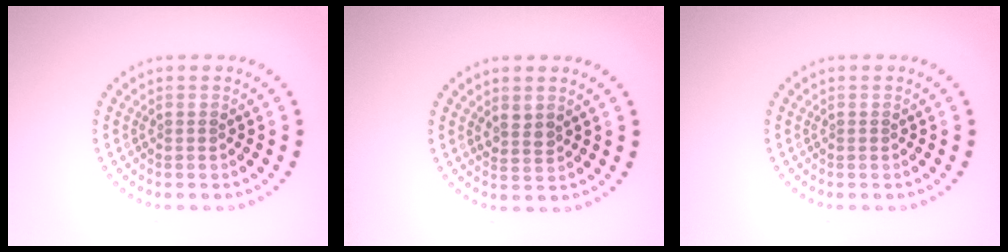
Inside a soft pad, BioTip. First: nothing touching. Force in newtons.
{"total": 1.5, "press": 1.3, "slide": 0.8}
{"total": 0.0}